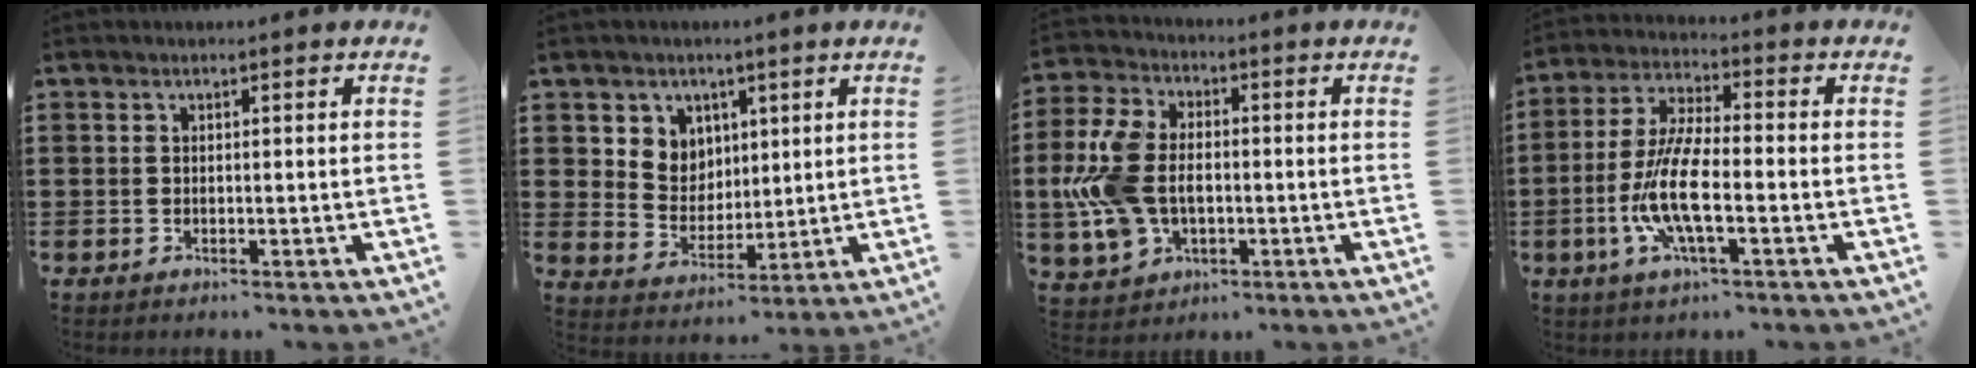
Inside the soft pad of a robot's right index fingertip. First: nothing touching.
{"total": 5.8, "force": [2.9, 5.0, 0.1], "torque": [-0.037, 0.000, 0.055]}
{"total": 10.8, "force": [-0.7, 7.1, 8.1], "torque": [-0.216, 0.001, -0.021]}
{"total": 9.1, "force": [-2.9, 2.4, 8.3], "torque": [-0.191, -0.015, -0.061]}